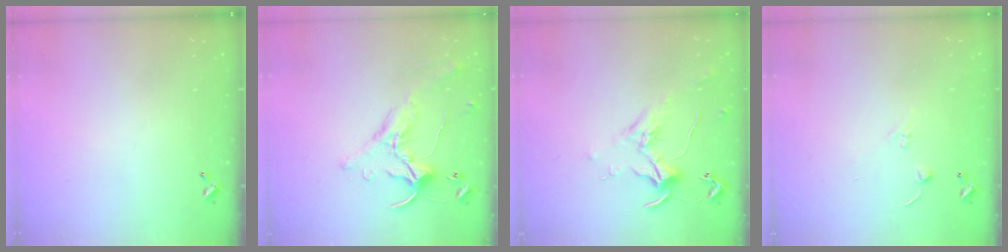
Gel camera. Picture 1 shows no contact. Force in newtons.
{"total": 0.9, "press": 0.1, "slide": 0.9}
{"total": 0.7, "press": 0.3, "slide": 0.7}
{"total": 7.1, "press": 7.1, "slide": 0.6}